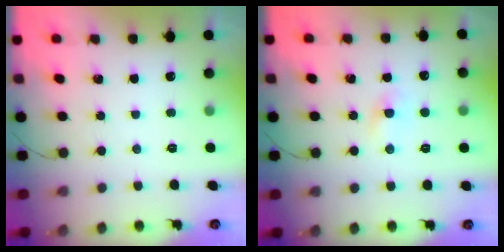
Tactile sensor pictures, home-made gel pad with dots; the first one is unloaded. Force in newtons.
{"total": 1.2, "press": 1.0, "slide": 0.7}